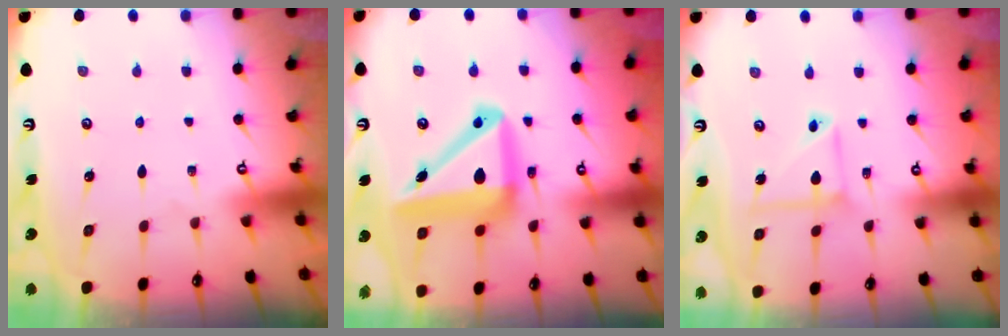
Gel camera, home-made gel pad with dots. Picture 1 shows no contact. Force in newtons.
{"total": 16.6, "press": 16.4, "slide": 2.5}
{"total": 8.3, "press": 8.3, "slide": 0.7}